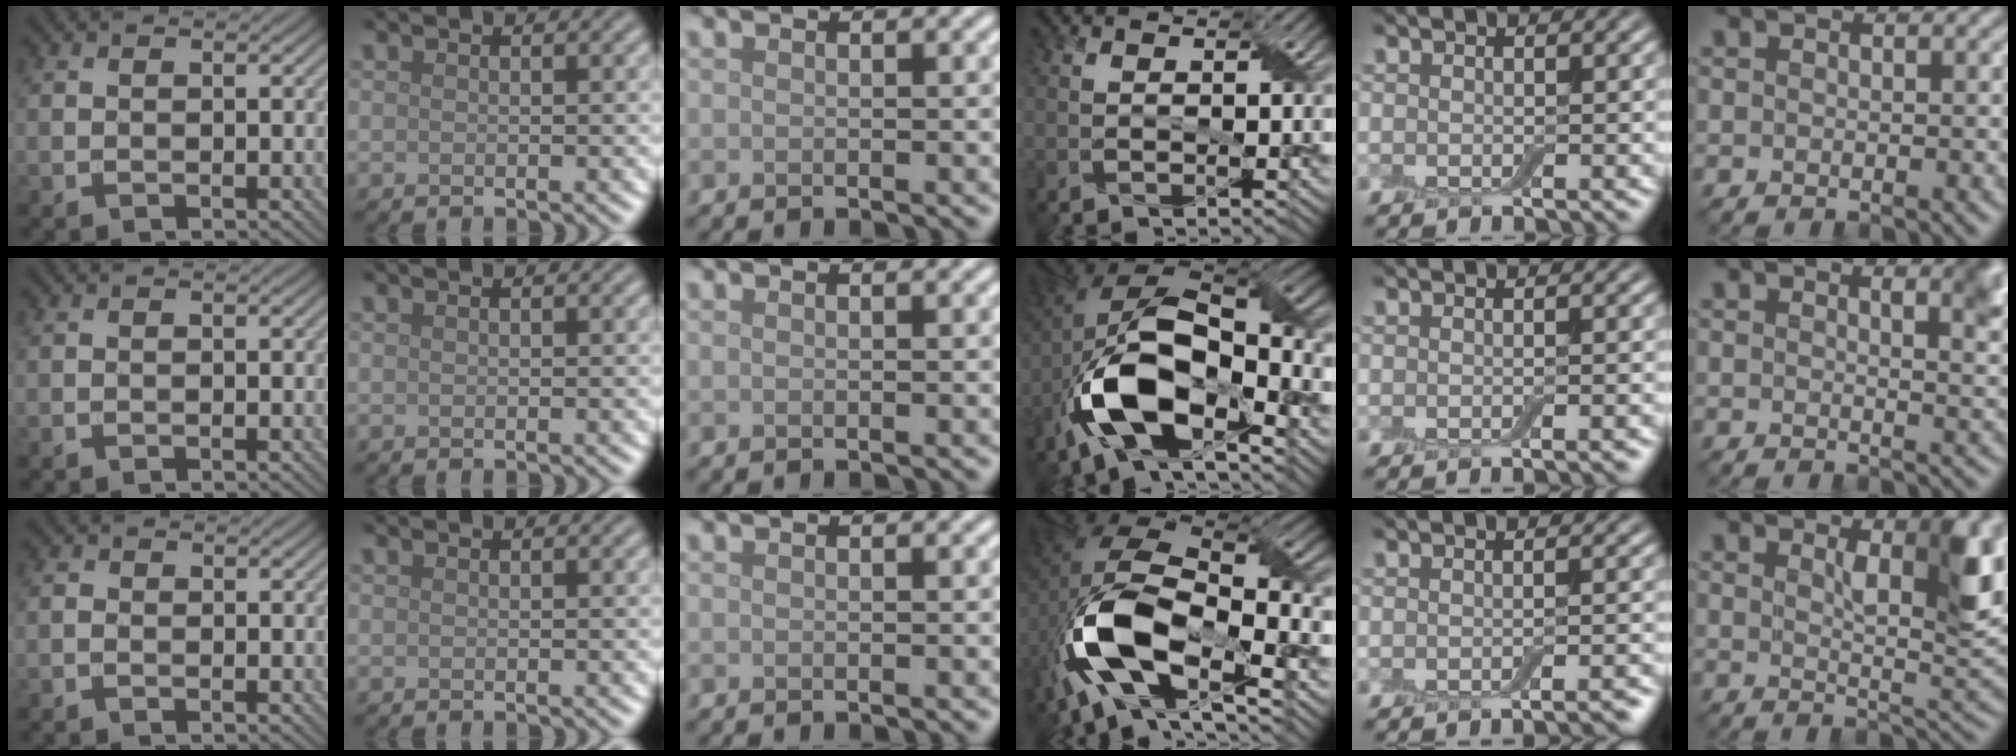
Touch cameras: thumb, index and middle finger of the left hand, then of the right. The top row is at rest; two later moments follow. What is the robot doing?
{"motion": "peel", "object": "bubble wrap"}